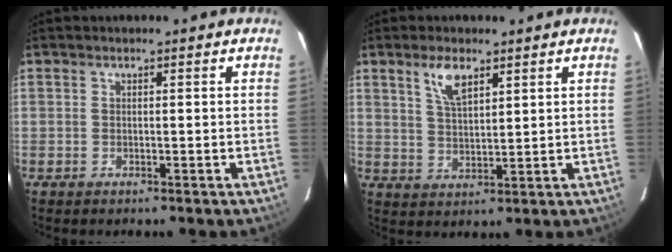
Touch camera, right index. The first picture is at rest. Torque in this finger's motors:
{"motor_torque": [0.12, 0.11, 0.27, 0.05]}